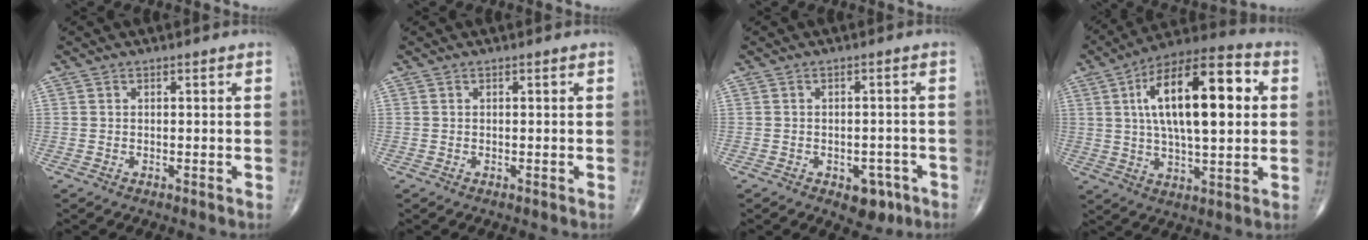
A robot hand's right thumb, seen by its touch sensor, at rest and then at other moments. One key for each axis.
{"total": 0.0}
{"total": 4.9, "fx": -2.5, "fy": 3.1, "fz": 2.9, "tx": -0.015, "ty": 0.015, "tz": -0.027}
{"total": 21.4, "fx": 4.3, "fy": 8.5, "fz": 19.2, "tx": -0.299, "ty": 0.015, "tz": 0.062}